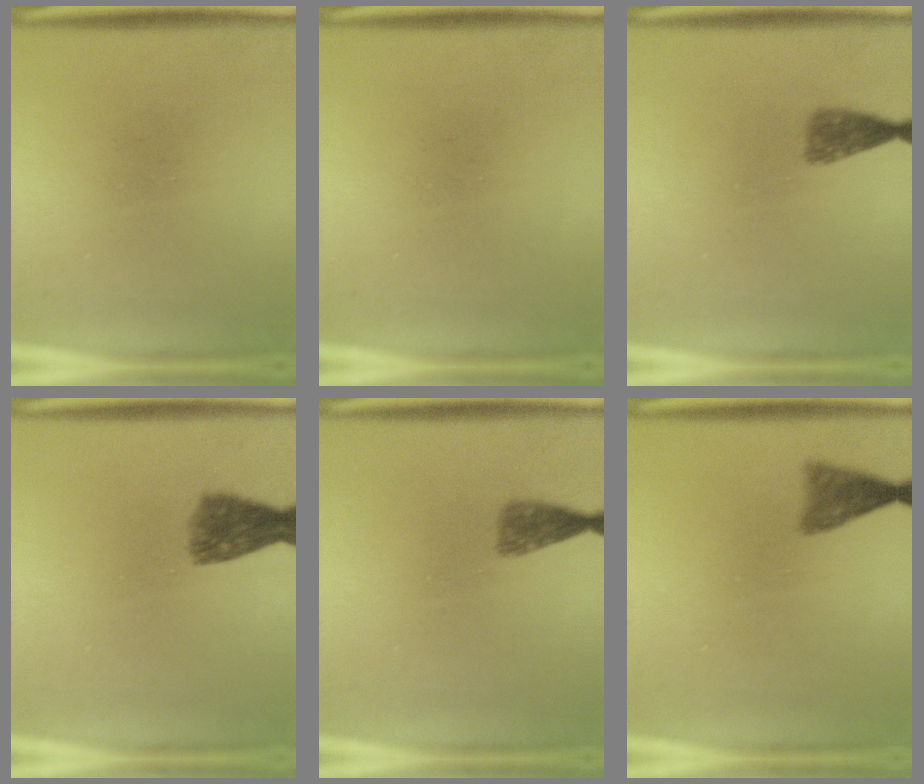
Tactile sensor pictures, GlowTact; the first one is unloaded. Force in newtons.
{"total": 0.0}
{"total": 2.4}
{"total": 4.9}
{"total": 2.4}
{"total": 2.9}